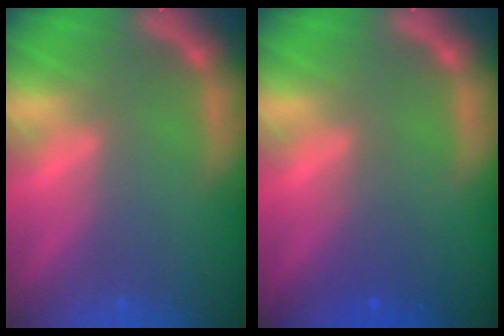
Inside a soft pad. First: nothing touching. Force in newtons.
{"total": 1.9}